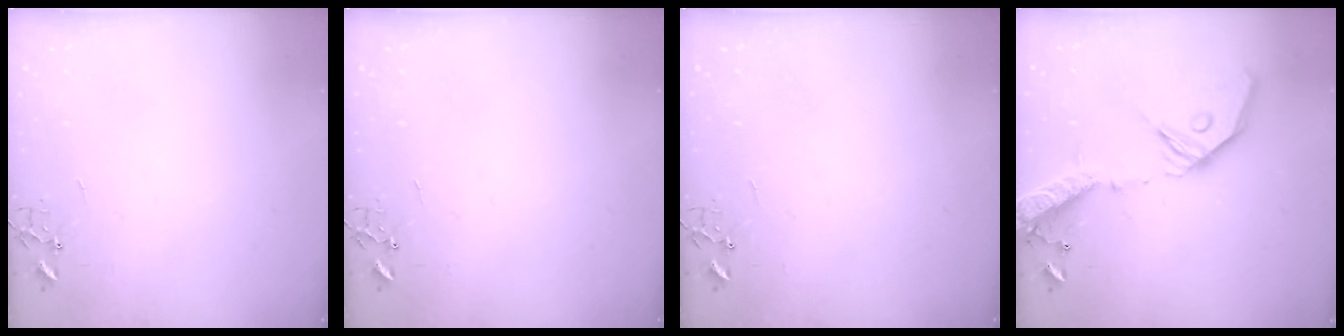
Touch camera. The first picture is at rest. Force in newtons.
{"total": 0.0}
{"total": 0.0}
{"total": 21.3, "press": 20.9, "slide": 4.1}